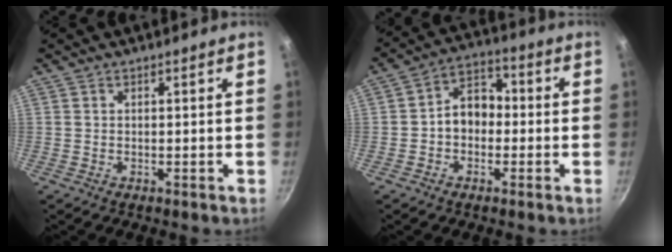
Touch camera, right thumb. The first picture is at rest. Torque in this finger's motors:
{"motor_torque": [1.21, 1.09, 0.89, -0.19, 0.06]}